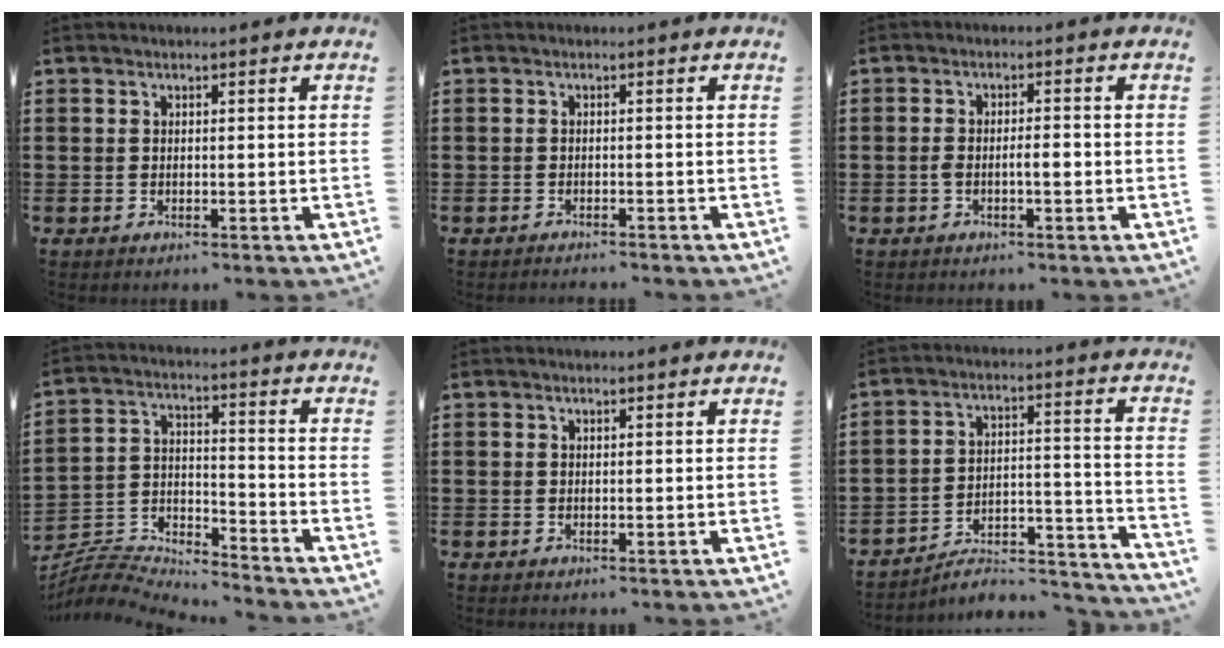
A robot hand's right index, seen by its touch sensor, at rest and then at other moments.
{"total": 1.0, "force": [-1.0, -0.1, 0.0], "torque": [-0.001, -0.002, -0.021]}
{"total": 2.9, "force": [-0.9, 0.8, 2.6], "torque": [-0.047, 0.005, -0.017]}
{"total": 6.3, "force": [-6.1, 1.0, 0.9], "torque": [-0.040, -0.004, -0.129]}
{"total": 0.0}
{"total": 4.8, "force": [-4.4, 1.2, 1.6], "torque": [-0.028, -0.006, -0.090]}